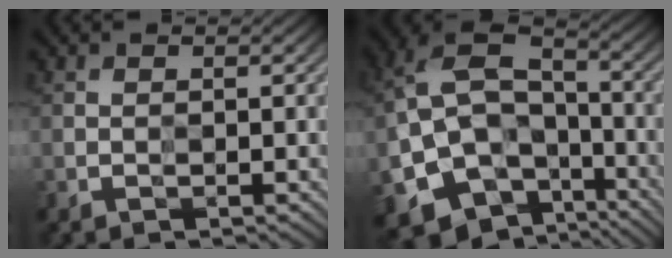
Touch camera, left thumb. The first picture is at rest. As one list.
[{"total": 18.0, "force": [-7.4, 12.6, 10.5], "torque": [-0.230, -0.030, -0.088]}]